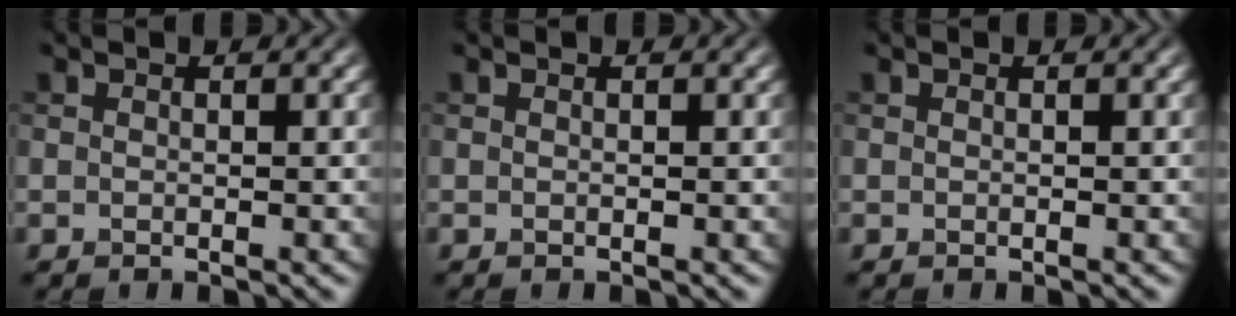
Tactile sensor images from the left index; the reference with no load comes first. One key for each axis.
{"total": 0.0}
{"total": 0.0}